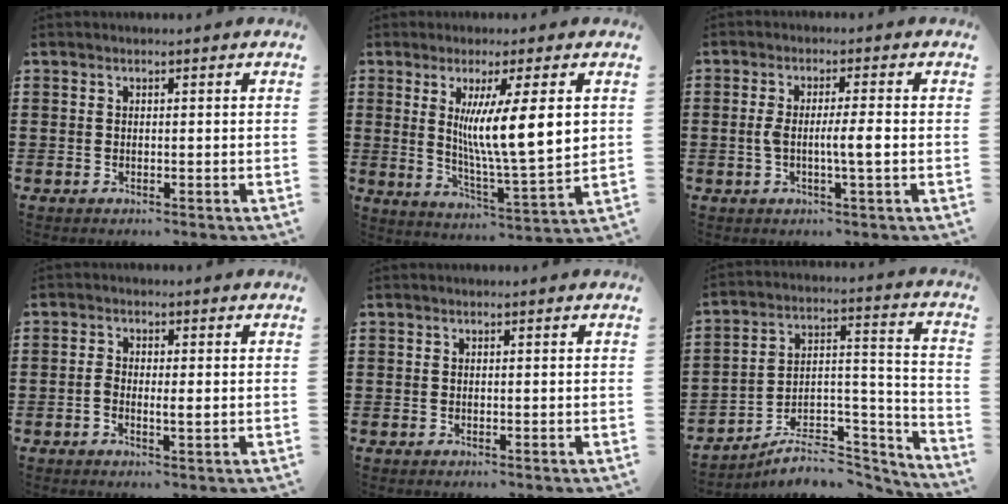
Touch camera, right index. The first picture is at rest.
{"total": 10.5, "force": [3.2, 1.1, 10.0], "torque": [-0.185, -0.012, 0.050]}
{"total": 4.6, "force": [-0.6, 0.4, 4.5], "torque": [-0.097, -0.008, -0.020]}
{"total": 2.3, "force": [-0.5, 0.8, 2.1], "torque": [-0.046, -0.001, -0.013]}
{"total": 0.0}
{"total": 6.9, "force": [-5.6, 3.2, 2.4], "torque": [-0.031, 0.013, -0.103]}